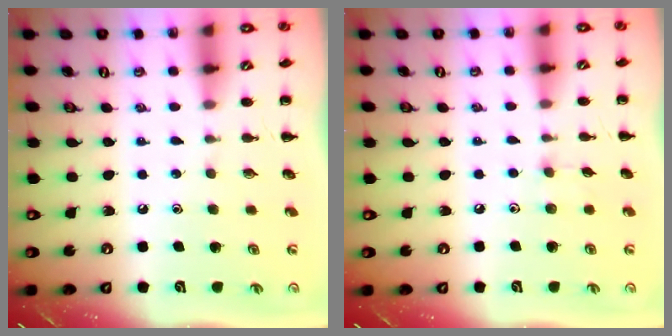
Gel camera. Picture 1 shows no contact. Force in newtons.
{"total": 3.5, "press": 3.2, "slide": 1.2}